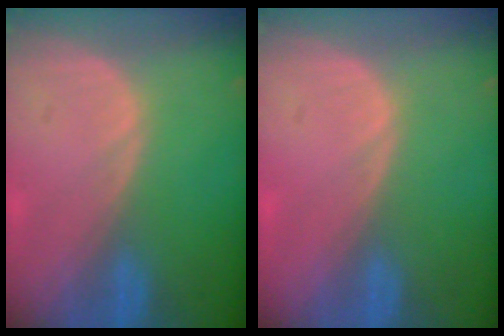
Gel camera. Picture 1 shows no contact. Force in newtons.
{"total": 0.6, "press": 0.0, "slide": 0.6}